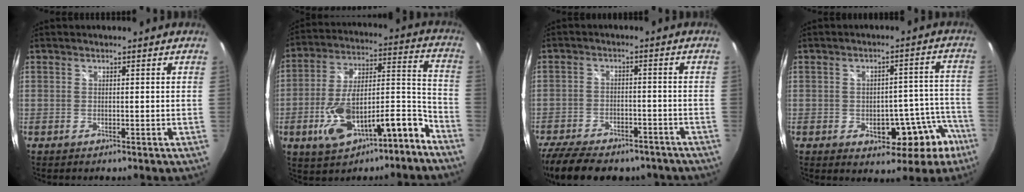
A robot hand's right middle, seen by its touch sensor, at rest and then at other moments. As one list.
[{"total": 18.4, "force": [-10.8, 7.0, 13.1], "torque": [-0.222, 0.019, -0.165]}, {"total": 18.9, "force": [-14.7, 7.8, 9.0], "torque": [-0.200, -0.025, -0.214]}, {"total": 11.0, "force": [-5.8, 6.3, 6.8], "torque": [-0.077, 0.028, -0.058]}]